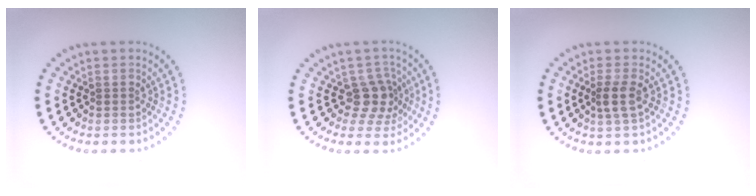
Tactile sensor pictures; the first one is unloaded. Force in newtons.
{"total": 2.9, "press": 2.2, "slide": 1.9}
{"total": 1.9, "press": 1.6, "slide": 1.0}